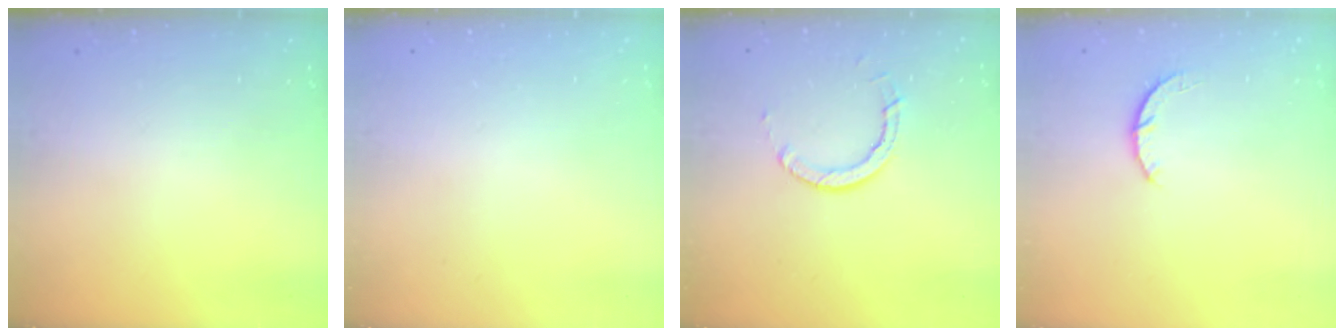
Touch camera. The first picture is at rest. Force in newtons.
{"total": 2.6, "press": 2.6, "slide": 0.2}
{"total": 5.4, "press": 5.4, "slide": 0.5}
{"total": 3.4, "press": 3.4, "slide": 0.5}